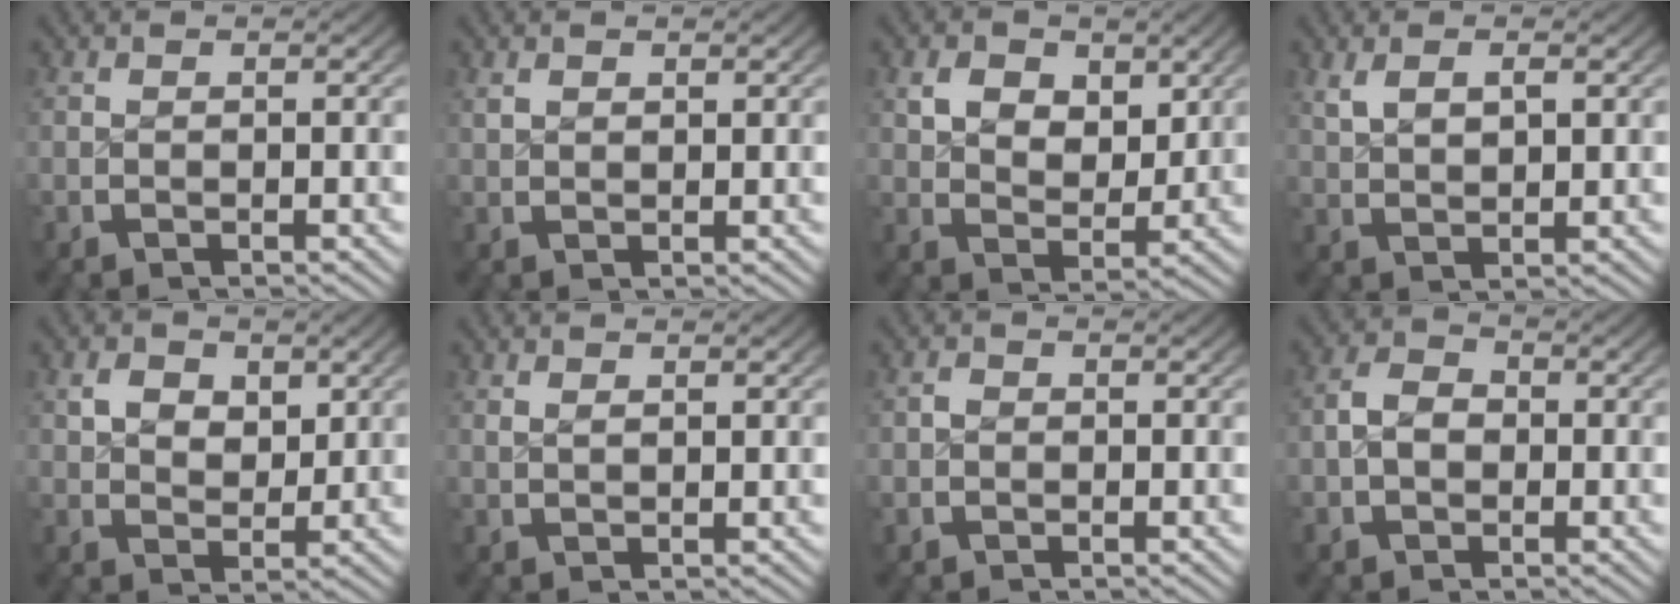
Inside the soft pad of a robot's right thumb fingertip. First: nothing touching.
{"total": 1.0, "force": [0.9, 0.4, 0.3], "torque": [0.001, 0.002, 0.021]}
{"total": 4.4, "force": [1.5, 3.2, 2.7], "torque": [-0.047, -0.025, 0.036]}
{"total": 2.3, "force": [1.3, 0.9, 1.6], "torque": [-0.029, -0.001, 0.036]}
{"total": 3.1, "force": [1.2, 2.3, 1.7], "torque": [-0.026, -0.015, 0.031]}
{"total": 1.0, "force": [1.0, 0.0, 0.4], "torque": [-0.003, 0.001, 0.024]}
{"total": 0.9, "force": [-0.2, 0.8, 0.3], "torque": [-0.007, -0.005, -0.005]}
{"total": 3.2, "force": [-0.3, 2.5, 1.9], "torque": [-0.035, -0.003, -0.010]}